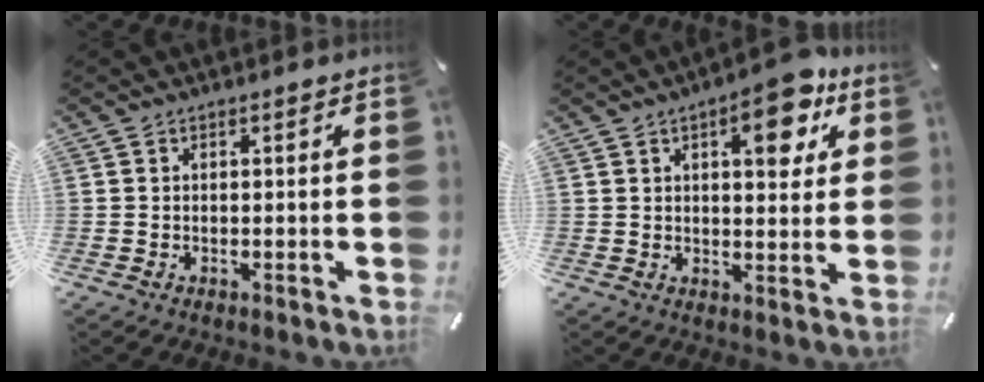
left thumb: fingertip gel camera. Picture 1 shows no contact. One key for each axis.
{"total": 11.2, "fx": 5.2, "fy": 5.1, "fz": 8.5, "tx": -0.099, "ty": -0.022, "tz": 0.080}